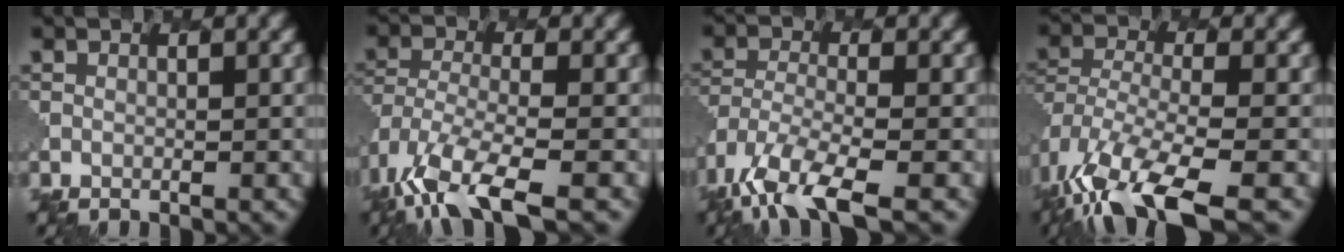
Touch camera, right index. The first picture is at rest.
{"total": 8.8, "force": [-5.4, 3.4, 6.1], "torque": [-0.130, -0.022, -0.103]}
{"total": 8.0, "force": [-5.2, 2.7, 5.4], "torque": [-0.110, -0.016, -0.104]}
{"total": 12.2, "force": [-7.4, 4.8, 8.5], "torque": [-0.197, -0.031, -0.123]}